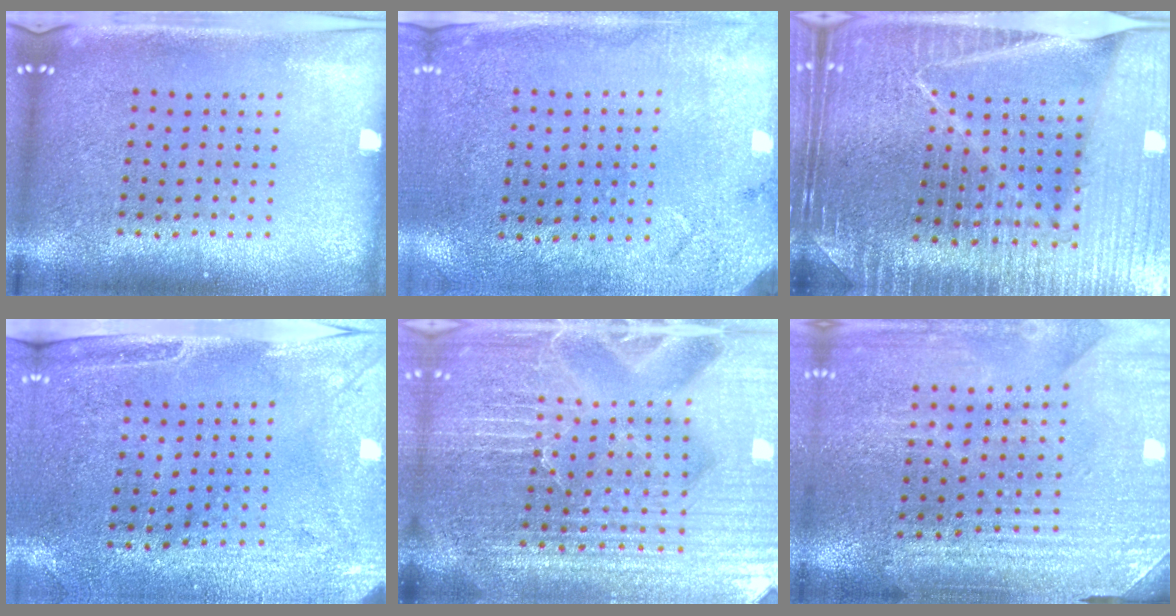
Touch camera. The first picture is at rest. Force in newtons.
{"total": 2.7, "press": 2.2, "slide": 1.6}
{"total": 4.7, "press": 4.4, "slide": 1.7}
{"total": 3.0, "press": 2.3, "slide": 1.8}
{"total": 6.4, "press": 5.7, "slide": 2.9}
{"total": 3.4, "press": 3.4, "slide": 0.3}